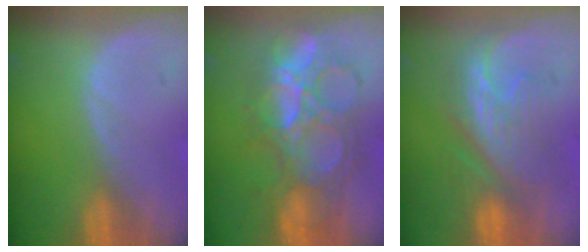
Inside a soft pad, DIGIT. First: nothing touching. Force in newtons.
{"total": 9.1, "press": 9.1, "slide": 0.6}
{"total": 8.0, "press": 7.9, "slide": 1.5}